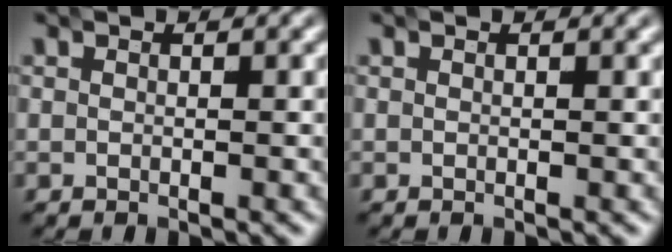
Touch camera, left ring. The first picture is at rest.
{"total": 0.0}